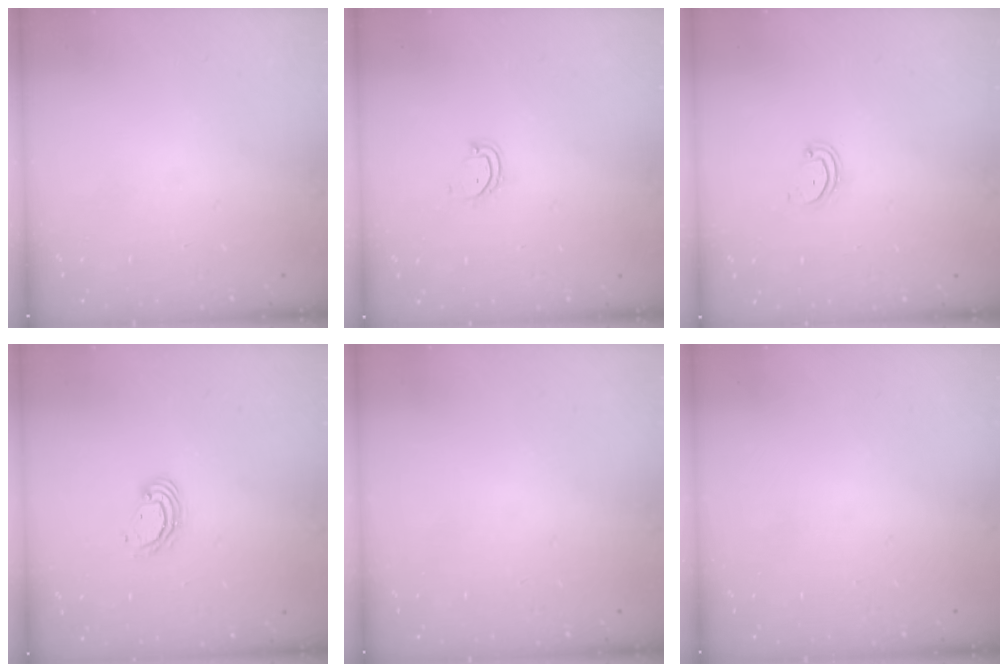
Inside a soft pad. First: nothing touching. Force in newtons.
{"total": 3.9, "press": 3.9, "slide": 0.2}
{"total": 3.0, "press": 3.0, "slide": 0.2}
{"total": 3.8, "press": 3.8, "slide": 0.1}
{"total": 0.0}
{"total": 0.0}